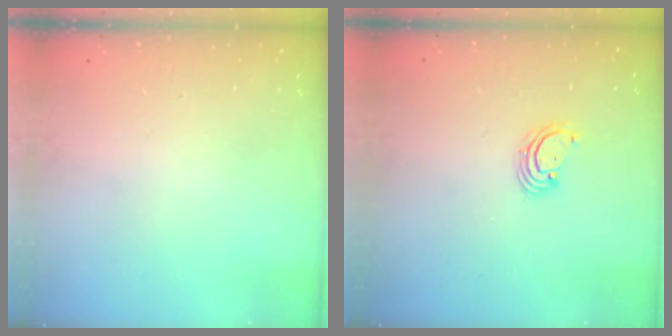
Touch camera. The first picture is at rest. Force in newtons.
{"total": 2.4, "press": 2.4, "slide": 0.2}